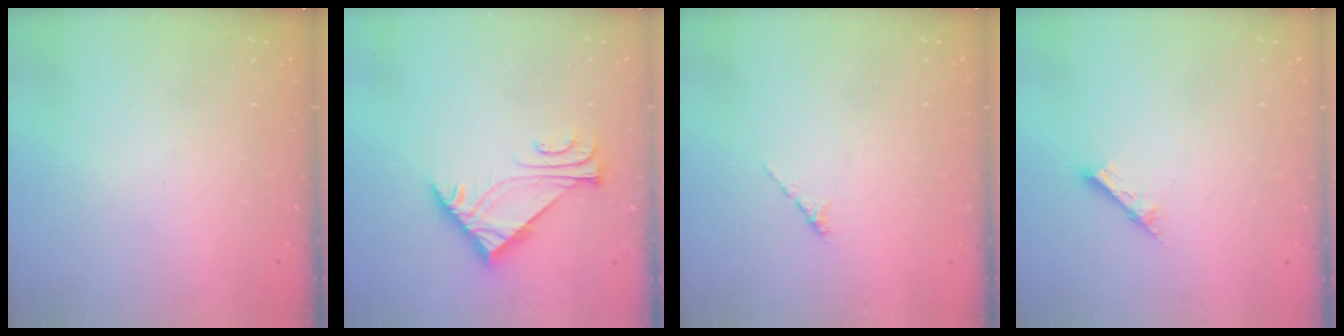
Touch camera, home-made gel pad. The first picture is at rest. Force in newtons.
{"total": 5.4, "press": 5.3, "slide": 1.0}
{"total": 0.0}
{"total": 2.6, "press": 2.6, "slide": 0.2}